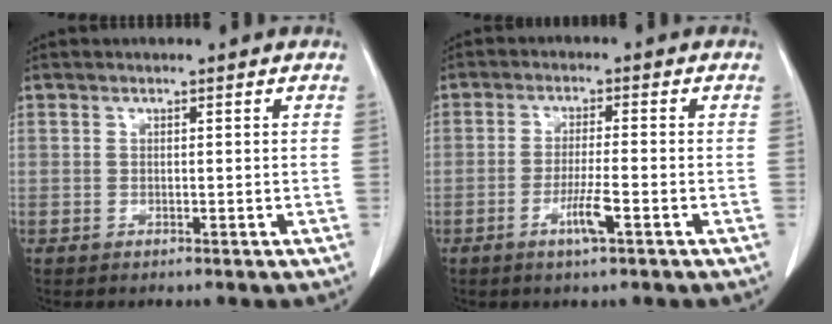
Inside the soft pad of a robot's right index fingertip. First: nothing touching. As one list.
[{"total": 4.5, "force": [-2.1, 0.0, 4.0], "torque": [-0.076, -0.008, -0.040]}]